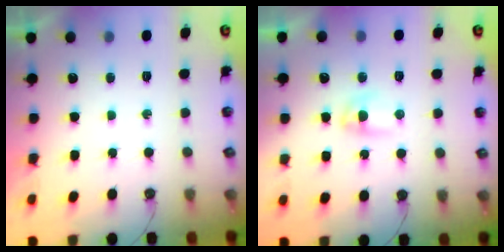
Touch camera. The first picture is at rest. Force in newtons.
{"total": 2.9, "press": 2.9, "slide": 0.5}